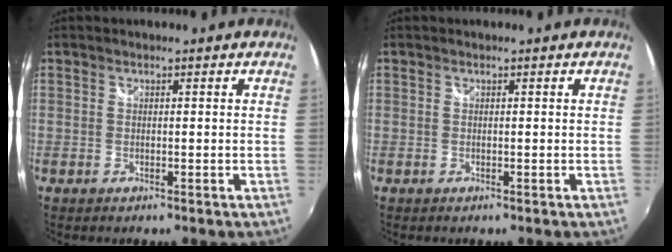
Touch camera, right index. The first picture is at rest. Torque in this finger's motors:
{"motor_torque": [0.00, 0.00, 0.03, 0.00]}